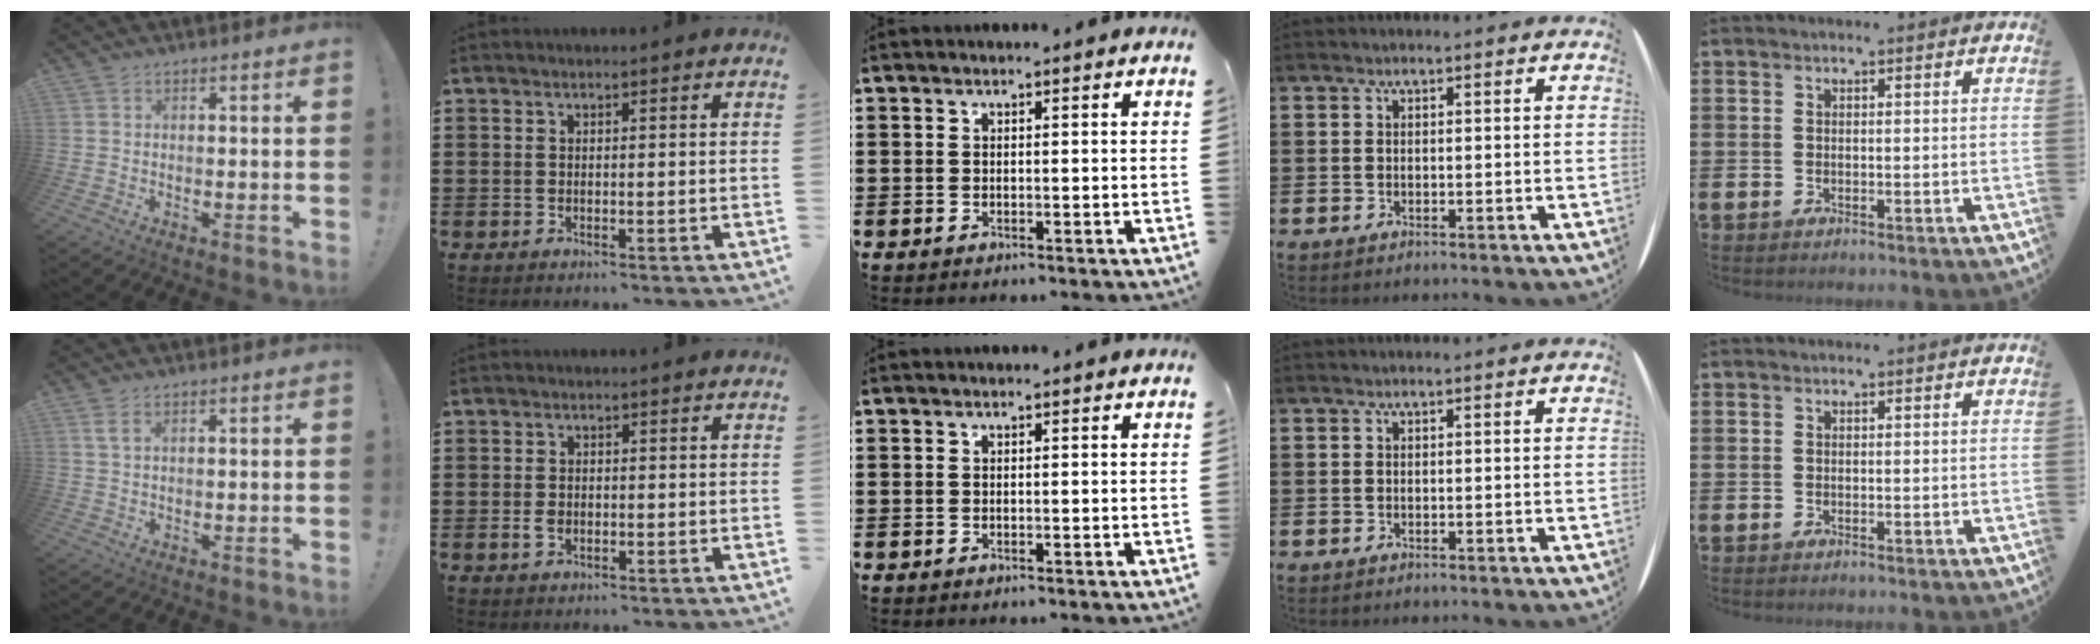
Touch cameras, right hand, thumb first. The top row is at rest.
{"thumb": {"total": 2.8, "force": [1.3, 1.1, 2.2], "torque": [-0.042, 0.001, 0.024]}, "index": {"total": 1.5, "force": [-0.3, 1.0, 1.1], "torque": [-0.022, 0.004, -0.006]}}